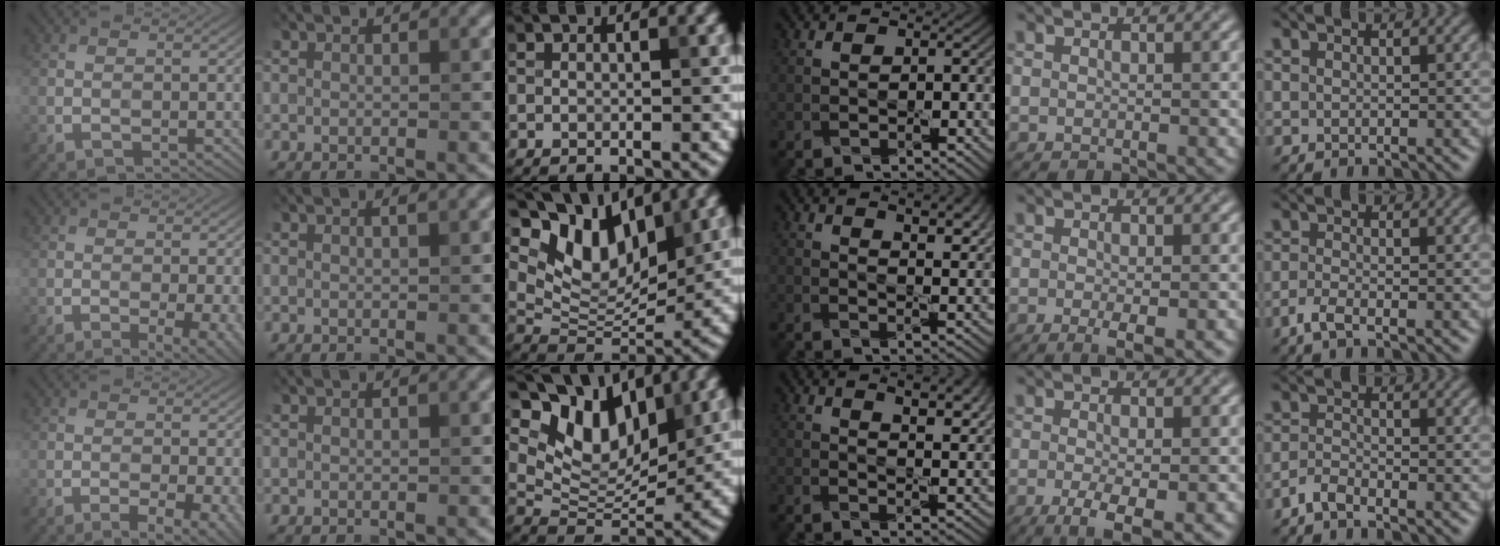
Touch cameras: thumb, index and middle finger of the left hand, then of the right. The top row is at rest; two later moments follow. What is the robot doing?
{"motion": "pour", "object": "sugar"}